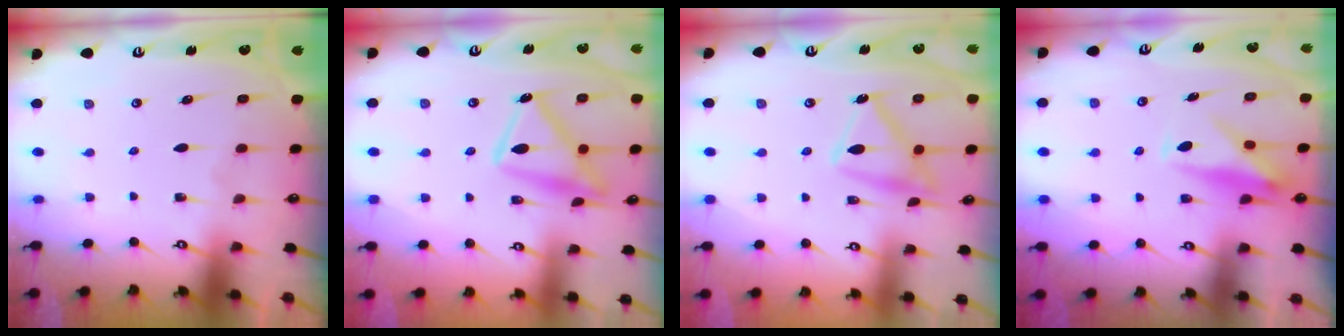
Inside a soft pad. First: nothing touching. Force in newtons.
{"total": 15.2, "press": 15.2, "slide": 1.2}
{"total": 16.1, "press": 16.1, "slide": 0.7}
{"total": 10.9, "press": 10.9, "slide": 0.6}